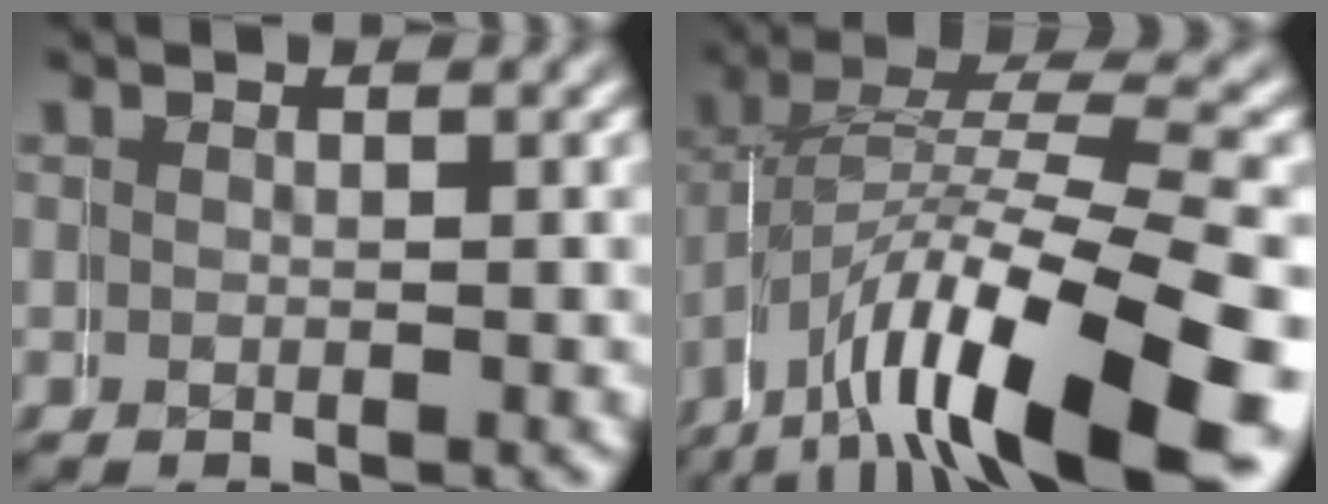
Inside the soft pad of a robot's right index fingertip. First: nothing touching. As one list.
[{"total": 11.4, "force": [-2.3, 5.5, 9.7], "torque": [-0.168, -0.020, -0.024]}]